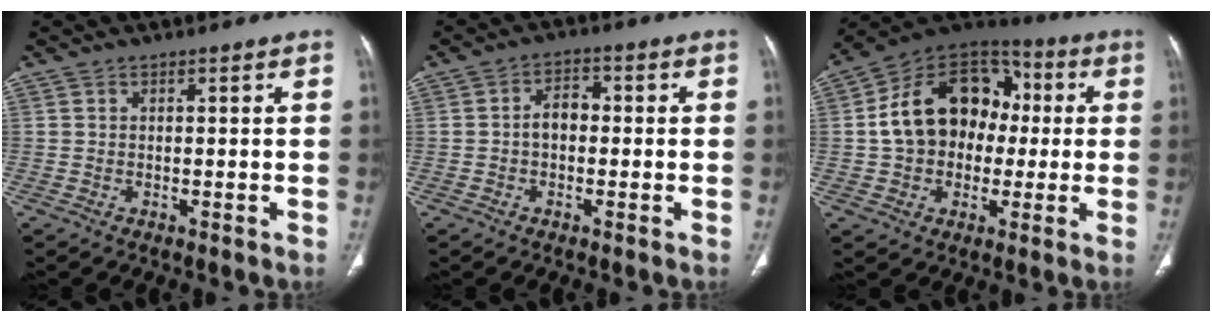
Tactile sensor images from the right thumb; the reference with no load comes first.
{"total": 3.9, "force": [-0.5, 2.7, 2.8], "torque": [-0.035, 0.019, -0.017]}
{"total": 18.5, "force": [0.7, 14.3, 11.8], "torque": [-0.162, 0.041, 0.004]}